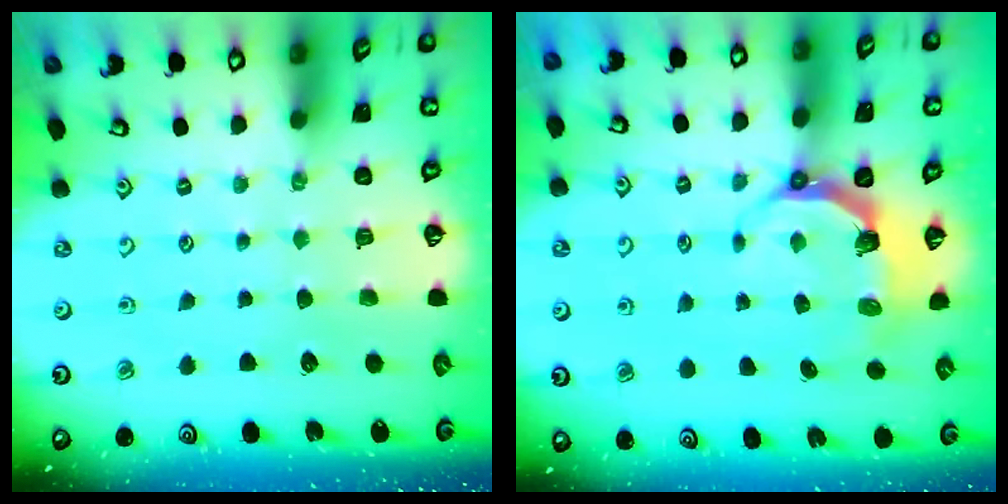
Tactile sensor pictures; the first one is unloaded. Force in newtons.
{"total": 5.5, "press": 4.0, "slide": 3.7}